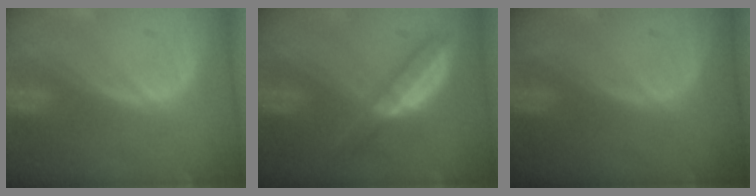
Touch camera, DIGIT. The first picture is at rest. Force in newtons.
{"total": 5.9, "press": 5.2, "slide": 2.8}
{"total": 0.0}